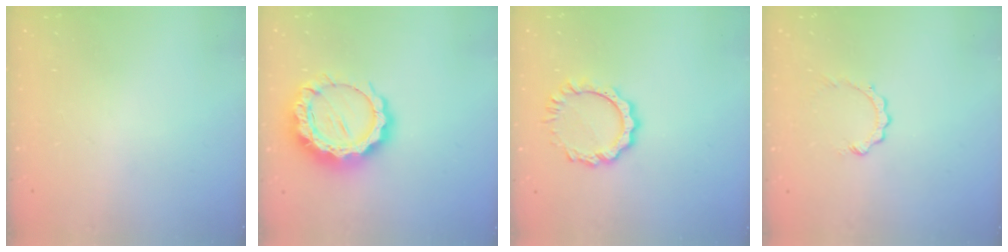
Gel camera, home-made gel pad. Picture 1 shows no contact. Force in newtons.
{"total": 16.7, "press": 16.7, "slide": 1.1}
{"total": 8.6, "press": 8.6, "slide": 0.6}
{"total": 2.6, "press": 2.6, "slide": 0.3}